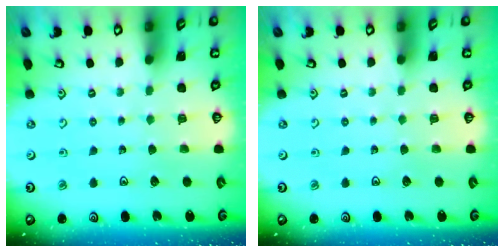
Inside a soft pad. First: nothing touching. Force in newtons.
{"total": 0.0}